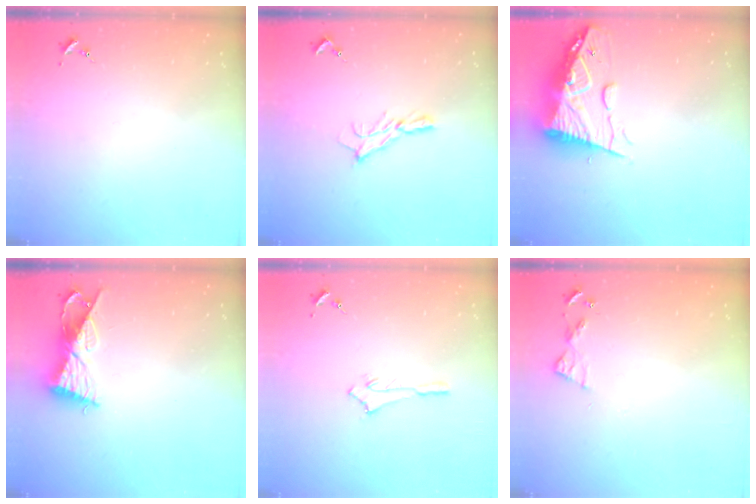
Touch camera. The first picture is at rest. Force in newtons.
{"total": 7.9, "press": 7.9, "slide": 0.4}
{"total": 15.9, "press": 15.8, "slide": 1.5}
{"total": 9.8, "press": 9.8, "slide": 0.5}
{"total": 2.6, "press": 2.5, "slide": 0.4}
{"total": 5.6, "press": 5.5, "slide": 0.5}